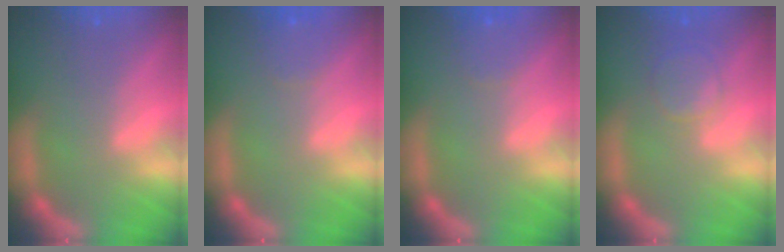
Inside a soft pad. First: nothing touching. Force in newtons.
{"total": 1.9}
{"total": 1.9}
{"total": 3.5}